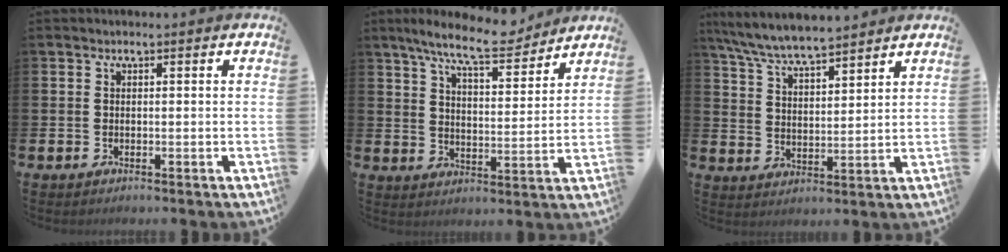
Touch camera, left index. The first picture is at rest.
{"total": 9.3, "force": [8.3, 1.4, 3.9], "torque": [-0.088, -0.042, 0.147]}
{"total": 6.9, "force": [6.7, 0.5, 1.8], "torque": [-0.064, -0.035, 0.120]}